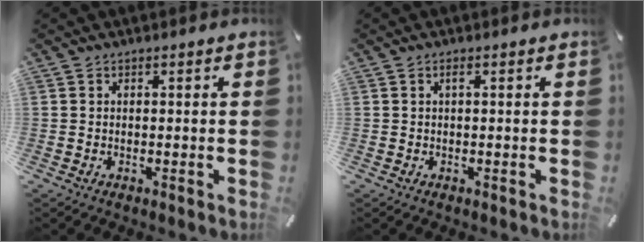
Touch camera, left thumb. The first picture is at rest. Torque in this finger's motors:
{"motor_torque": [-0.34, -0.30, -0.07, 0.01, 0.07]}